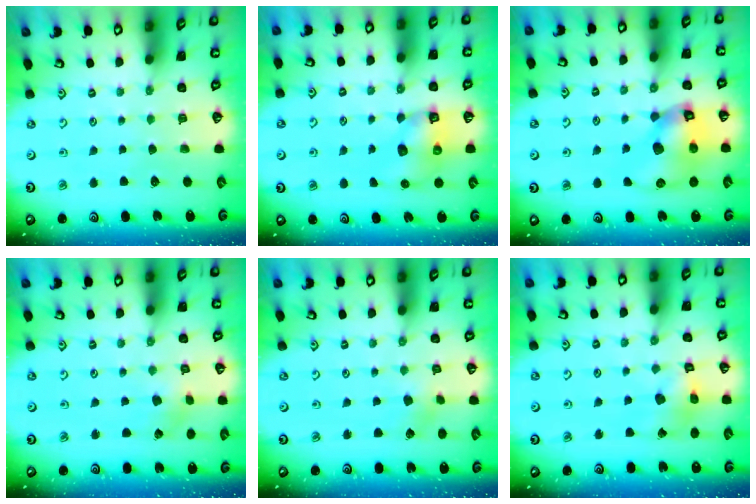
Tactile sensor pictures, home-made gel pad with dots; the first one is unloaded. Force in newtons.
{"total": 6.6, "press": 6.6, "slide": 0.6}
{"total": 12.8, "press": 12.7, "slide": 1.8}
{"total": 1.6, "press": 1.6, "slide": 0.2}
{"total": 2.2, "press": 2.2, "slide": 0.3}
{"total": 8.3, "press": 8.3, "slide": 0.9}